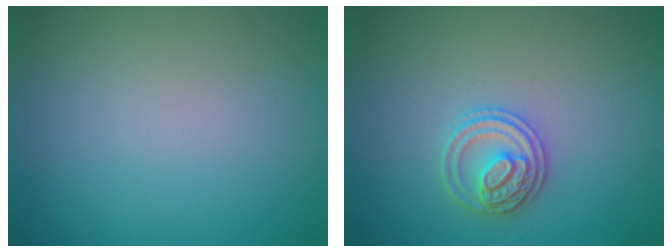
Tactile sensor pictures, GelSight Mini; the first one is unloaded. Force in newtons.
{"total": 2.7, "press": 2.7, "slide": 0.6}